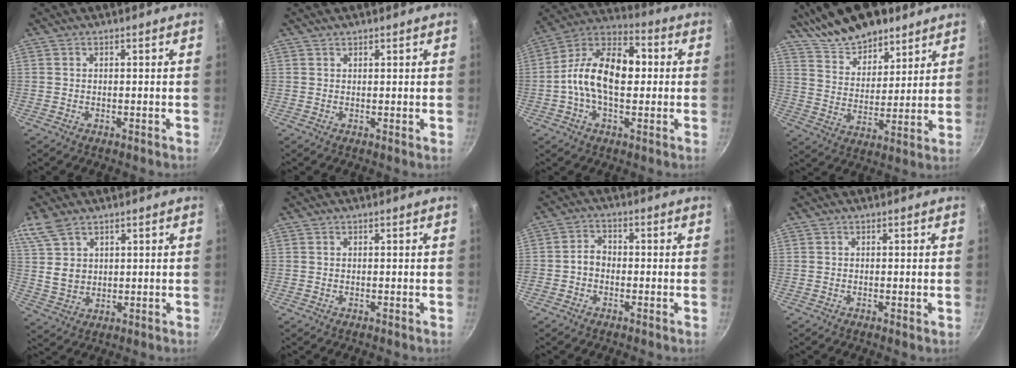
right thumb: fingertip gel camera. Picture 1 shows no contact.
{"total": 0.8, "force": [0.8, 0.2, 0.0], "torque": [0.002, -0.005, 0.012]}
{"total": 16.7, "force": [0.2, 9.8, 13.5], "torque": [-0.202, 0.036, -0.023]}
{"total": 17.7, "force": [13.6, 8.0, 8.1], "torque": [-0.107, -0.049, 0.234]}
{"total": 7.6, "force": [4.4, 4.8, 3.9], "torque": [-0.058, -0.016, 0.093]}
{"total": 0.0}
{"total": 3.3, "force": [-1.3, 2.5, 1.8], "torque": [-0.024, 0.022, -0.031]}
{"total": 0.7, "force": [-0.2, 0.1, 0.7], "torque": [-0.012, -0.002, -0.004]}